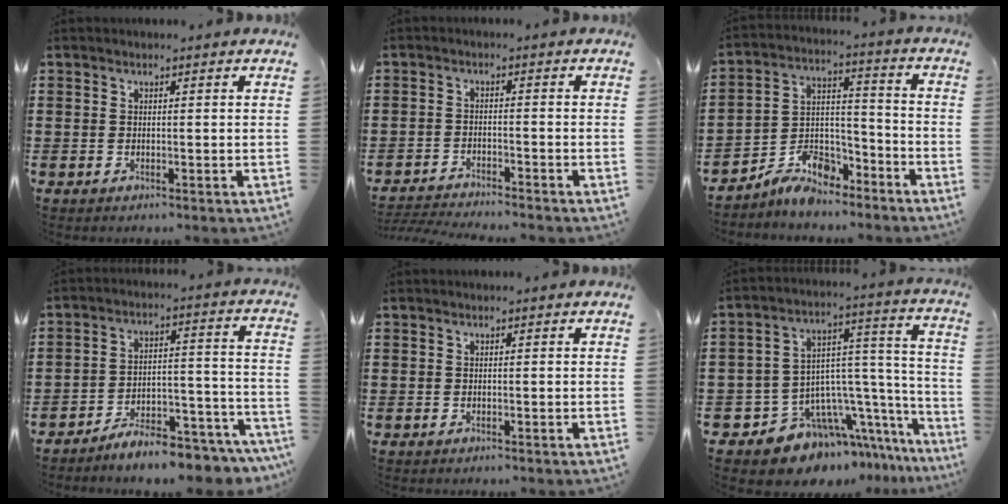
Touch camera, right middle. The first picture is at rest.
{"total": 2.9, "force": [-2.9, 0.0, 0.3], "torque": [-0.008, 0.000, -0.062]}
{"total": 8.1, "force": [-7.4, 2.6, 2.0], "torque": [-0.031, 0.023, -0.142]}
{"total": 7.0, "force": [-6.7, 0.4, 1.8], "torque": [-0.022, 0.017, -0.125]}
{"total": 0.0}
{"total": 10.0, "force": [-7.5, 6.0, 2.8], "torque": [-0.073, 0.000, -0.137]}